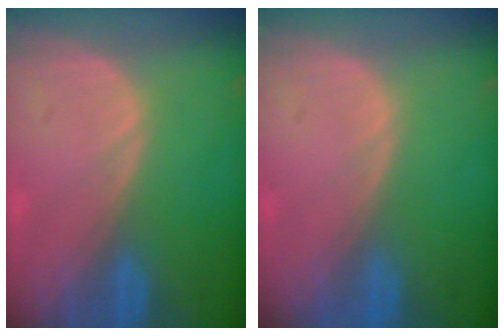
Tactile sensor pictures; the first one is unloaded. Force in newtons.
{"total": 0.0}